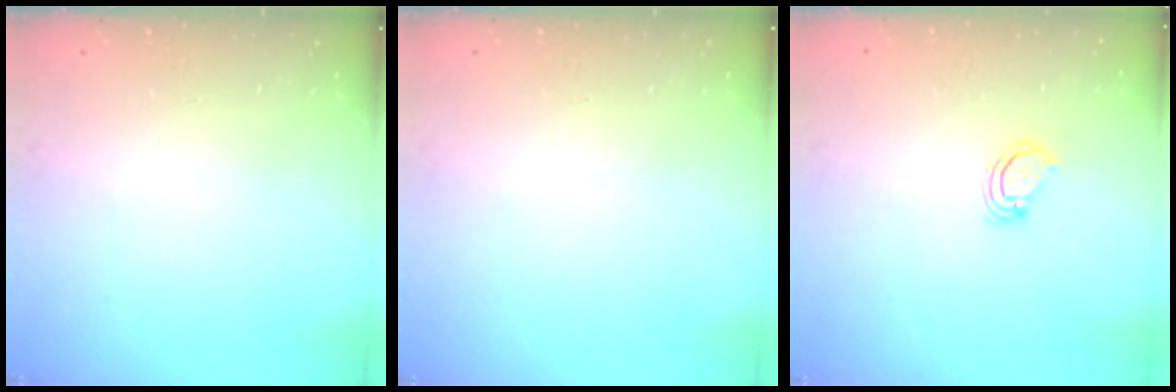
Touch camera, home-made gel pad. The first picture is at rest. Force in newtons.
{"total": 0.0}
{"total": 3.5, "press": 3.5, "slide": 0.2}